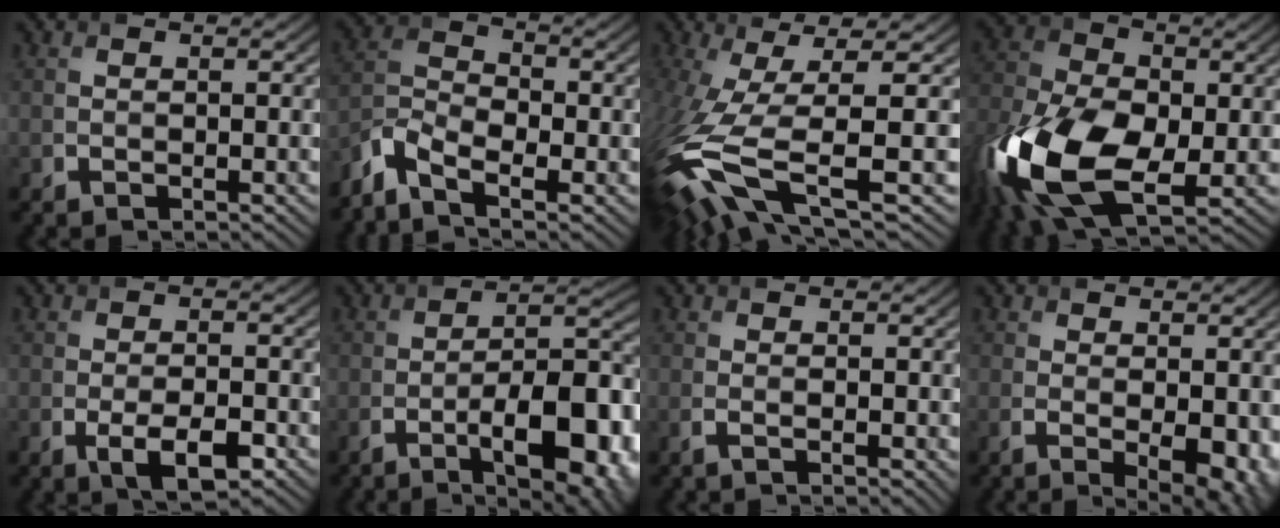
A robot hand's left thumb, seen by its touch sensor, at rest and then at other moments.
{"total": 4.9, "force": [-3.4, 1.7, 3.0], "torque": [-0.076, -0.001, -0.087]}
{"total": 12.4, "force": [-1.8, 3.1, 11.8], "torque": [-0.251, -0.007, -0.022]}
{"total": 17.6, "force": [-5.3, 10.2, 13.3], "torque": [-0.318, -0.034, -0.098]}
{"total": 4.1, "force": [-1.7, 1.4, 3.5], "torque": [-0.065, -0.003, -0.025]}
{"total": 12.5, "force": [-5.9, 3.8, 10.4], "torque": [-0.147, 0.005, -0.090]}
{"total": 0.8, "force": [0.3, 0.2, 0.7], "torque": [-0.015, 0.002, 0.007]}
{"total": 4.6, "force": [-0.6, 1.9, 4.2], "torque": [-0.065, -0.010, 0.004]}